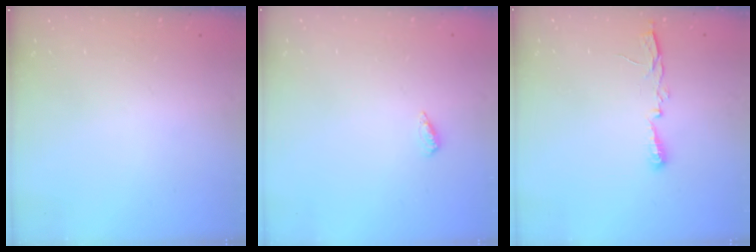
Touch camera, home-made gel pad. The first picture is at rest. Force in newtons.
{"total": 2.6, "press": 2.2, "slide": 1.3}
{"total": 5.2, "press": 5.1, "slide": 0.8}